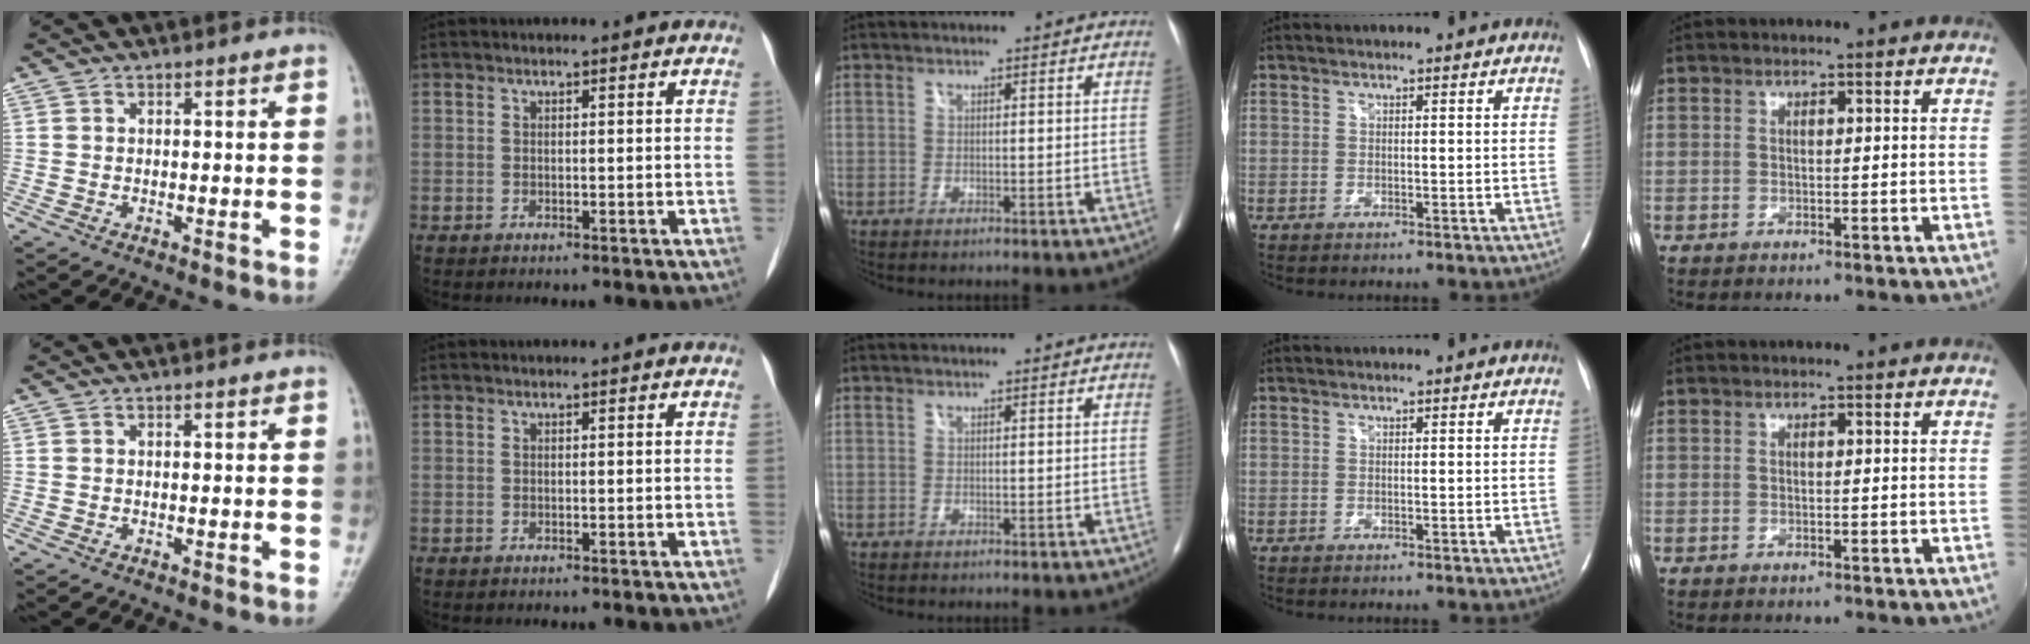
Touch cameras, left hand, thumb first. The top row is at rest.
{}